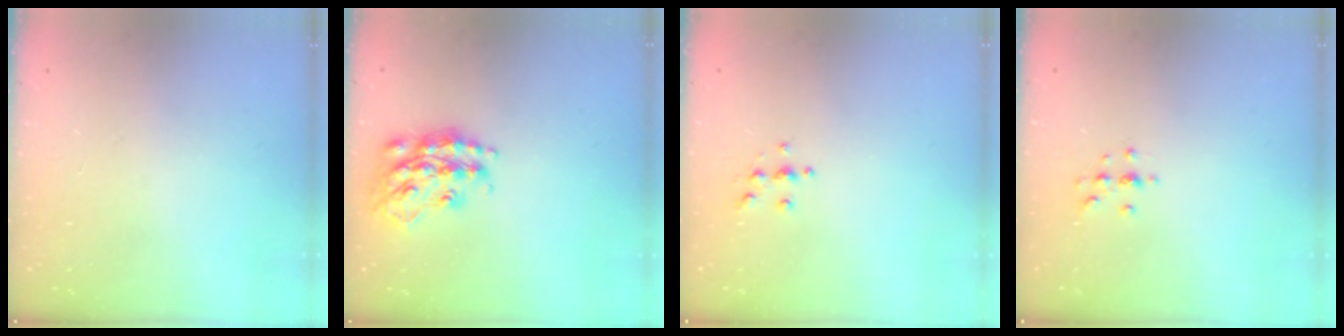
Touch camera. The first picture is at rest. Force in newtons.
{"total": 17.5, "press": 17.5, "slide": 1.0}
{"total": 4.4, "press": 4.4, "slide": 0.4}
{"total": 3.7, "press": 3.7, "slide": 0.5}